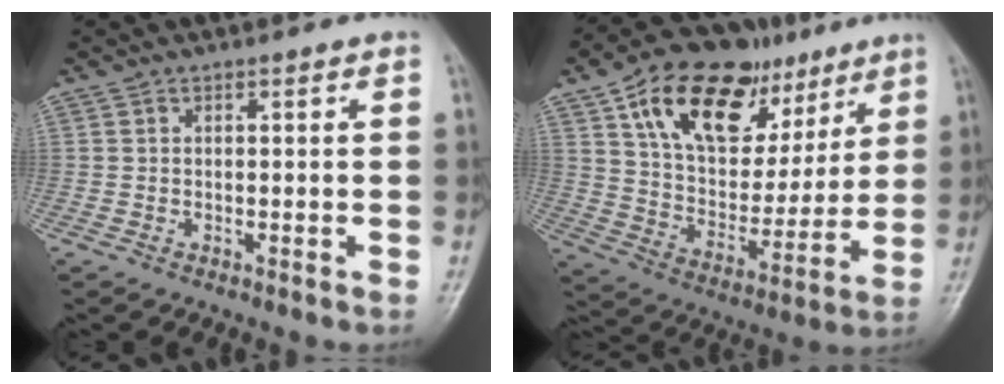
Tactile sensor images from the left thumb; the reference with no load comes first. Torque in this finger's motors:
{"motor_torque": [0.31, 0.45, 1.67, -1.10, 0.37]}